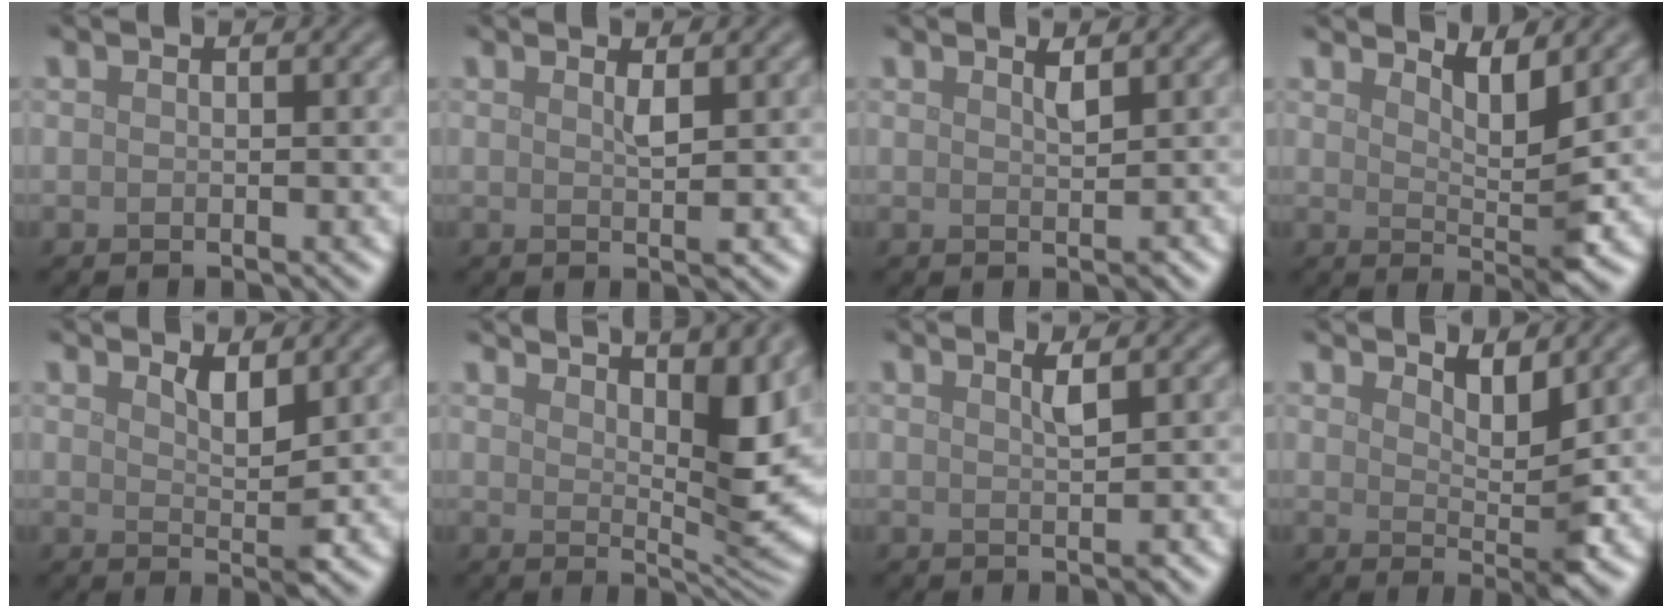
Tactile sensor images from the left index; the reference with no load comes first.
{"total": 1.3, "force": [0.7, 0.1, 1.1], "torque": [-0.023, -0.004, 0.009]}
{"total": 1.1, "force": [0.7, 0.1, 0.8], "torque": [-0.013, 0.000, 0.012]}
{"total": 3.6, "force": [2.2, 0.7, 2.7], "torque": [-0.047, -0.012, 0.037]}
{"total": 2.3, "force": [1.5, 0.5, 1.7], "torque": [-0.028, -0.008, 0.027]}
{"total": 9.7, "force": [5.9, 2.4, 7.3], "torque": [-0.097, 0.013, 0.099]}
{"total": 1.4, "force": [0.7, 0.2, 1.2], "torque": [-0.020, -0.001, 0.009]}
{"total": 3.0, "force": [1.9, 0.7, 2.1], "torque": [-0.035, -0.010, 0.032]}